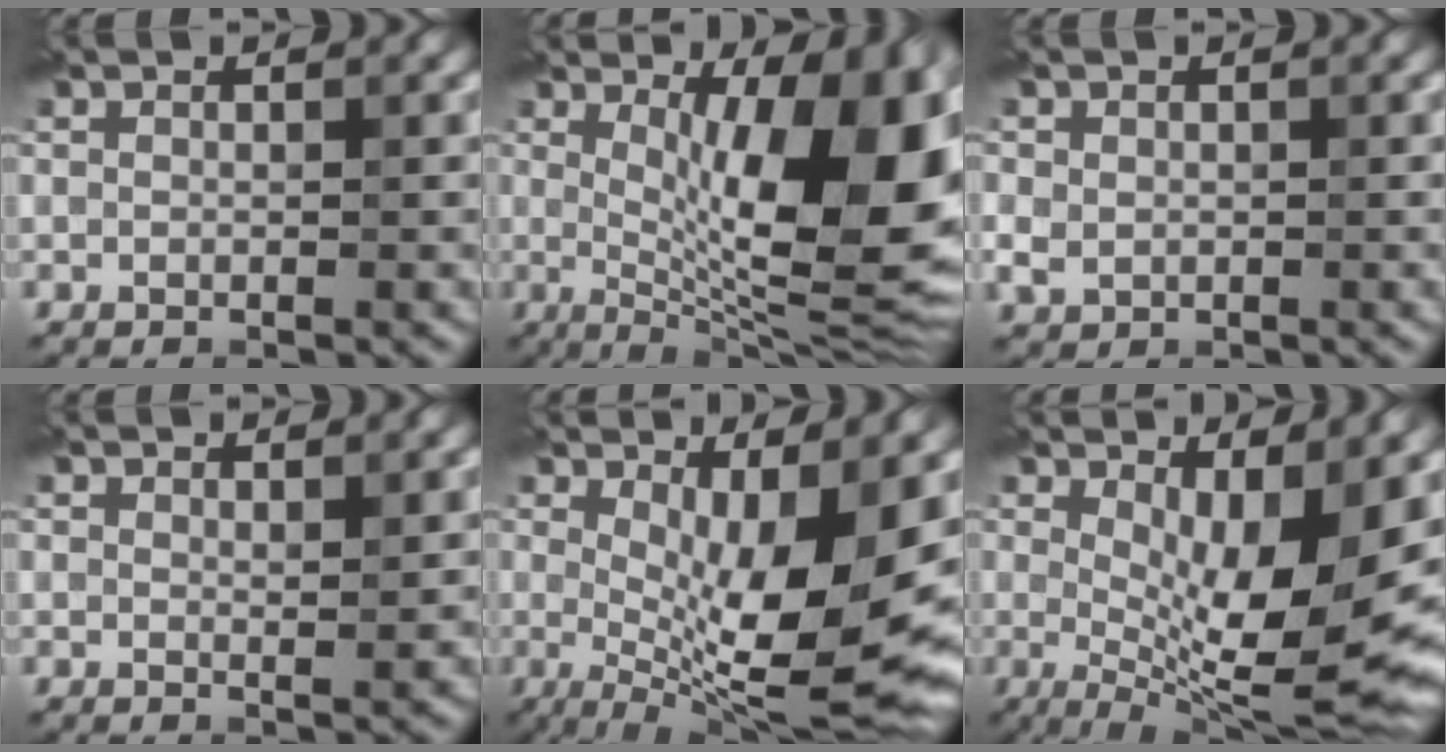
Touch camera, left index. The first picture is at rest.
{"total": 13.6, "force": [1.6, 4.5, 12.7], "torque": [-0.158, 0.001, 0.021]}
{"total": 1.8, "force": [0.1, 1.7, 0.7], "torque": [-0.016, 0.001, 0.004]}
{"total": 0.7, "force": [0.3, 0.2, 0.6], "torque": [-0.012, -0.003, 0.007]}
{"total": 12.4, "force": [0.2, 3.5, 11.9], "torque": [-0.176, -0.014, 0.006]}
{"total": 10.9, "force": [0.6, 3.4, 10.4], "torque": [-0.157, -0.018, 0.013]}